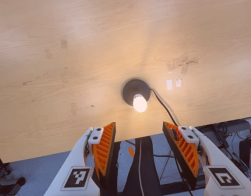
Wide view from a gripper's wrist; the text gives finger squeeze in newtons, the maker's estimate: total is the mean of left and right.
{"total": 0.0}